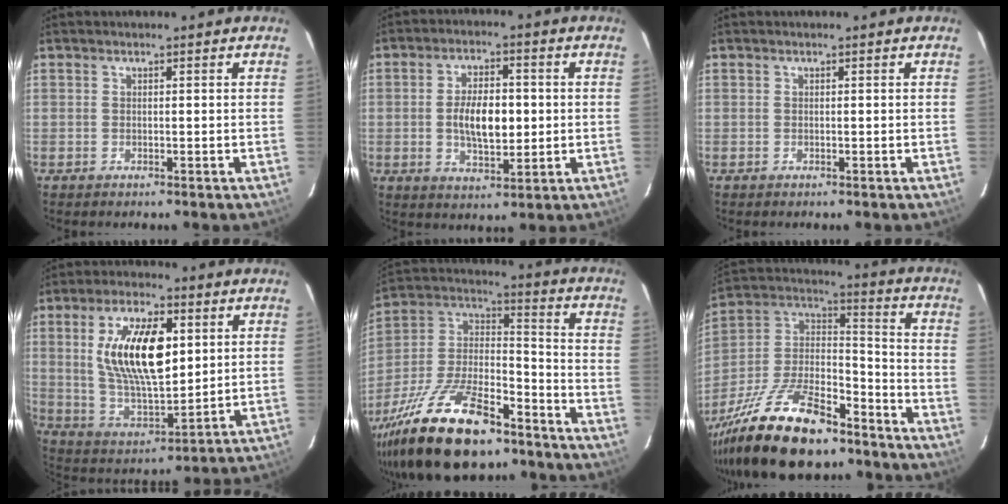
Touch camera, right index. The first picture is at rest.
{"total": 9.3, "force": [-0.3, 4.2, 8.2], "torque": [-0.153, 0.003, 0.000]}
{"total": 0.0}
{"total": 17.4, "force": [4.3, 7.4, 15.1], "torque": [-0.279, 0.004, 0.090]}
{"total": 26.9, "force": [-18.7, 10.1, 16.6], "torque": [-0.337, -0.010, -0.310]}
{"total": 24.6, "force": [-17.8, 8.8, 14.5], "torque": [-0.297, -0.004, -0.297]}